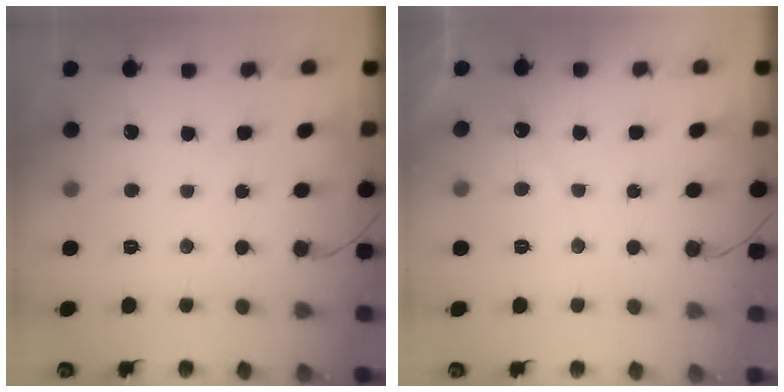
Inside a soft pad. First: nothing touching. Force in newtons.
{"total": 4.2, "press": 4.2, "slide": 0.3}